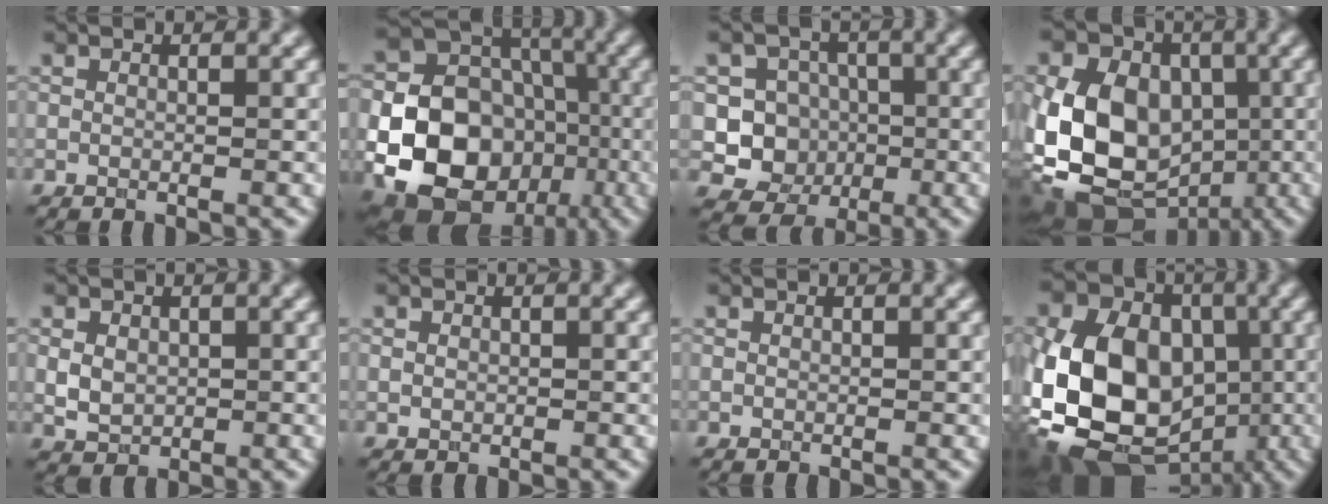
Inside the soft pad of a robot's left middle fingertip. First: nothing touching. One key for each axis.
{"total": 19.4, "fx": -5.4, "fy": 16.3, "fz": 9.1, "tx": -0.175, "ty": -0.029, "tz": -0.107}
{"total": 5.8, "fx": -0.8, "fy": 5.4, "fz": 1.9, "tx": -0.003, "ty": -0.003, "tz": -0.035}
{"total": 13.4, "fx": -2.2, "fy": 10.3, "fz": 8.3, "tx": -0.155, "ty": 0.000, "tz": -0.048}
{"total": 2.4, "fx": 0.2, "fy": 1.9, "fz": 1.5, "tx": -0.032, "ty": -0.003, "tz": 0.005}
{"total": 0.6, "fx": 0.1, "fy": 0.5, "fz": 0.3, "tx": -0.007, "ty": -0.001, "tz": 0.003}
{"total": 0.0}
{"total": 15.2, "fx": -2.6, "fy": 11.1, "fz": 10.0, "tx": -0.200, "ty": -0.003, "tz": -0.044}